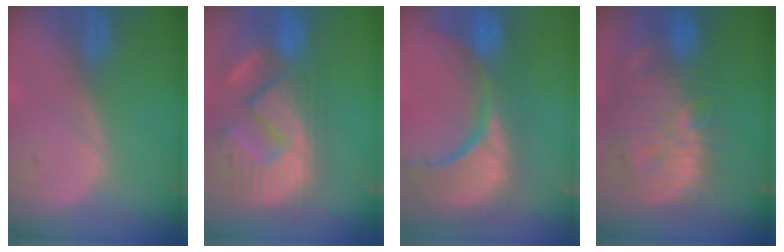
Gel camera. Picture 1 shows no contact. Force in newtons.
{"total": 14.9, "press": 12.4, "slide": 8.2}
{"total": 15.3, "press": 12.1, "slide": 9.4}
{"total": 14.3, "press": 12.5, "slide": 6.9}